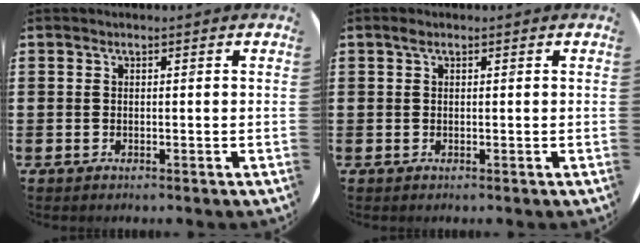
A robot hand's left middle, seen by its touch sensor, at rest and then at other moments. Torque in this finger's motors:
{"motor_torque": [0.12, -0.21, -0.05, 0.00]}